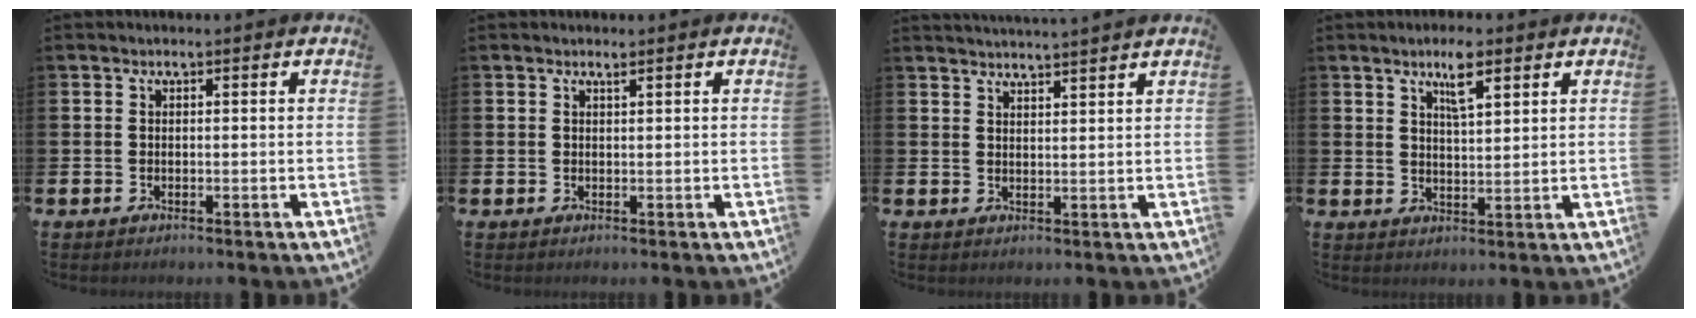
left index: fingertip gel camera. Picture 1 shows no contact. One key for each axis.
{"total": 0.7, "fx": 0.6, "fy": 0.0, "fz": 0.5, "tx": 0.001, "ty": -0.004, "tz": 0.008}
{"total": 3.0, "fx": 2.9, "fy": -0.6, "fz": -0.1, "tx": -0.003, "ty": -0.018, "tz": 0.054}
{"total": 5.5, "fx": 4.1, "fy": 1.3, "fz": 3.5, "tx": -0.051, "ty": -0.019, "tz": 0.064}